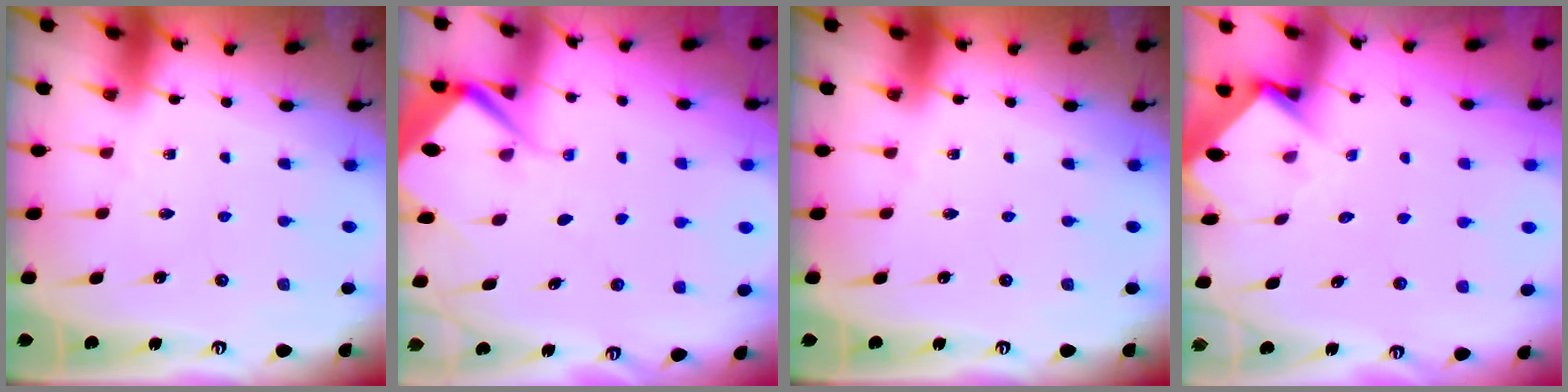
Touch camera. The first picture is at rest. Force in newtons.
{"total": 7.4, "press": 7.3, "slide": 0.7}
{"total": 0.0}
{"total": 3.7, "press": 3.7, "slide": 0.3}